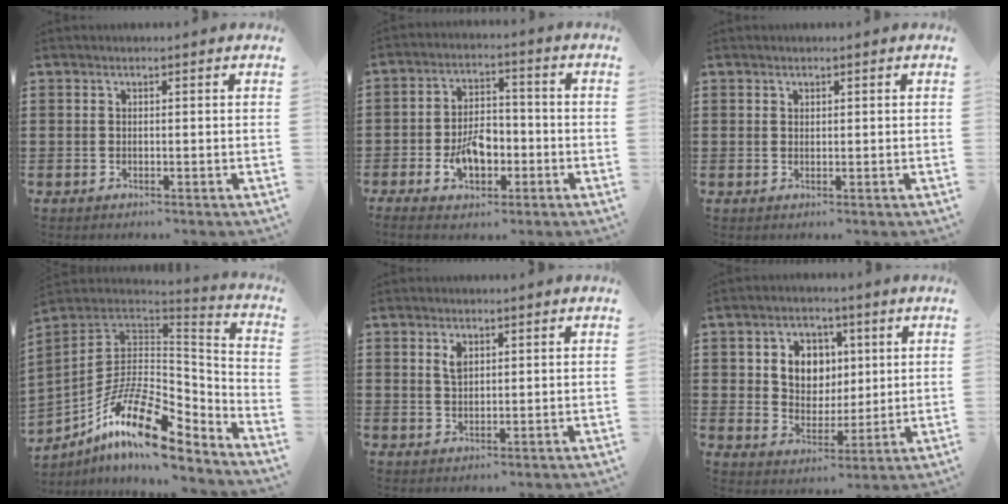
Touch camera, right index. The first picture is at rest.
{"total": 7.5, "force": [-2.5, 4.4, 5.5], "torque": [-0.112, 0.000, -0.050]}
{"total": 0.8, "force": [0.6, 0.5, 0.1], "torque": [-0.004, 0.002, 0.011]}
{"total": 17.8, "force": [-9.5, 6.3, 13.6], "torque": [-0.258, 0.020, -0.168]}
{"total": 2.2, "force": [1.1, 1.1, 1.5], "torque": [-0.033, 0.003, 0.020]}
{"total": 6.7, "force": [2.0, 5.9, 2.6], "torque": [-0.055, 0.011, 0.030]}